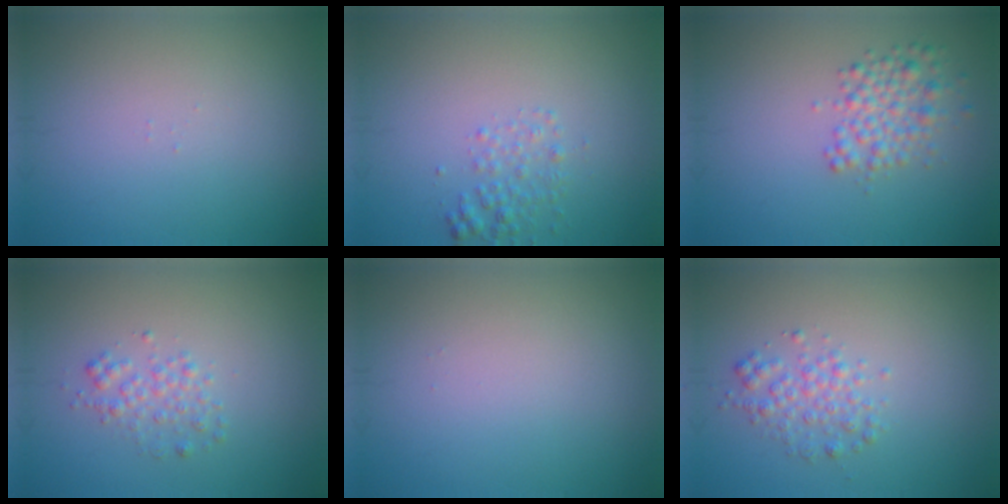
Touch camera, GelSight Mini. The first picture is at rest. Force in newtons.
{"total": 1.7, "press": 1.7, "slide": 0.1}
{"total": 3.1, "press": 3.1, "slide": 0.1}
{"total": 1.7, "press": 1.7, "slide": 0.0}
{"total": 0.0}
{"total": 2.2, "press": 2.2, "slide": 0.0}